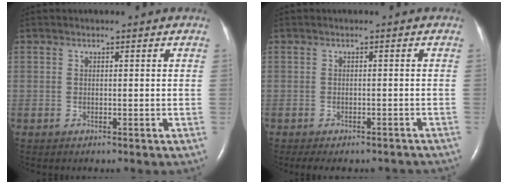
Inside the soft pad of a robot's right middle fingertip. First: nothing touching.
{"total": 8.5, "force": [-7.4, 2.8, 3.1], "torque": [-0.040, -0.002, -0.081]}